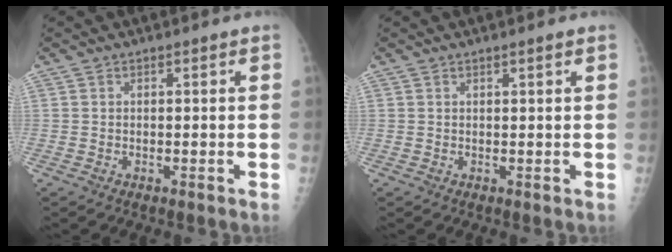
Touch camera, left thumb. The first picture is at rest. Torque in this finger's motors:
{"motor_torque": [-0.26, -0.10, 0.01, 0.07, 0.03]}